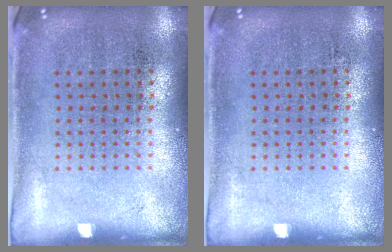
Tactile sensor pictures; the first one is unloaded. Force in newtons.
{"total": 0.0}